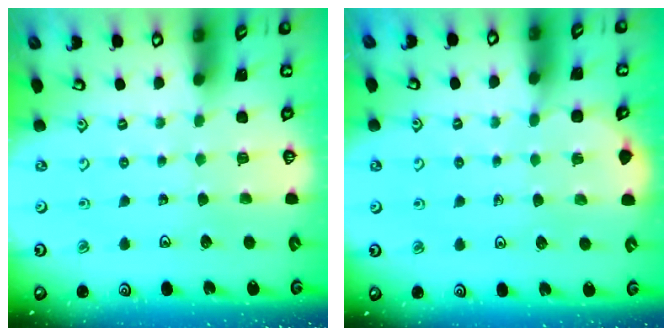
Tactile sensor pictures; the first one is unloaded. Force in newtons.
{"total": 3.9, "press": 3.8, "slide": 0.4}